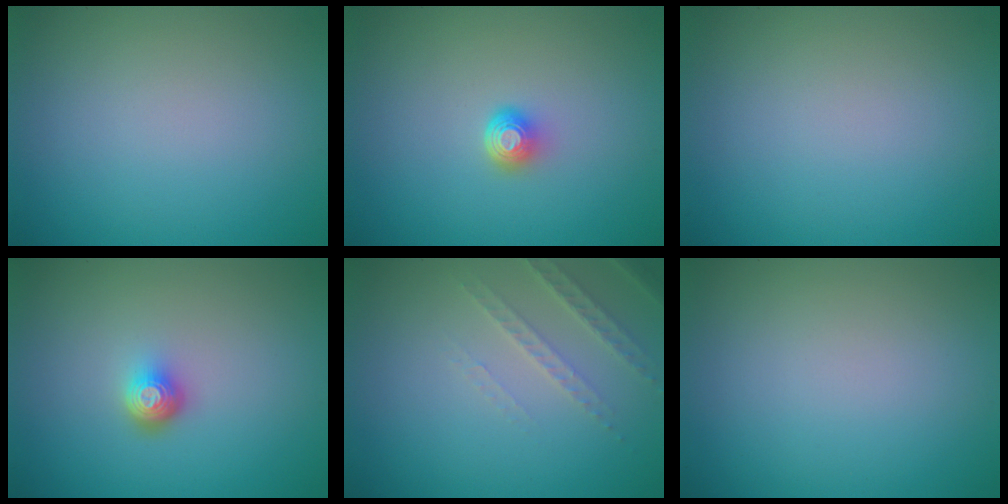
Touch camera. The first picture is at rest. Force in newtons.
{"total": 1.8, "press": 1.3, "slide": 1.3}
{"total": 0.0}
{"total": 2.0, "press": 1.4, "slide": 1.5}
{"total": 2.2, "press": 2.1, "slide": 0.7}
{"total": 0.0}